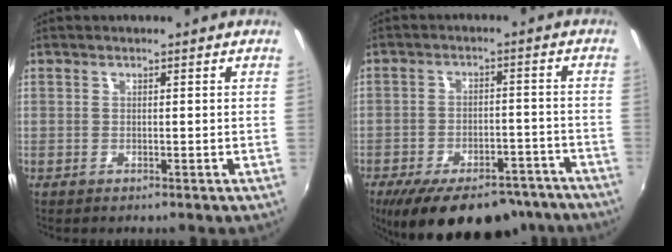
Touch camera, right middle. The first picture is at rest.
{"total": 20.0, "force": [-15.5, 8.2, 9.7], "torque": [-0.180, -0.006, -0.202]}